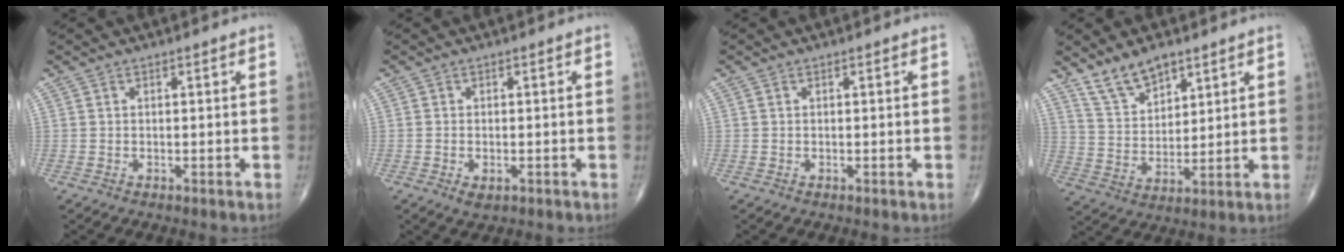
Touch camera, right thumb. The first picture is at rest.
{"total": 2.2, "force": [-0.9, 1.2, 1.6], "torque": [-0.025, 0.000, -0.012]}
{"total": 0.0}
{"total": 8.6, "force": [6.4, 4.0, 4.0], "torque": [-0.053, -0.039, 0.128]}